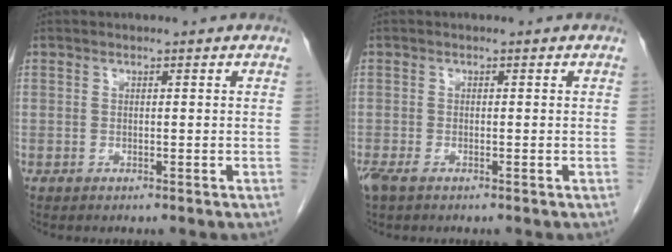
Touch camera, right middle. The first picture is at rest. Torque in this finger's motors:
{"motor_torque": [0.32, -0.11, 0.00, 0.03]}